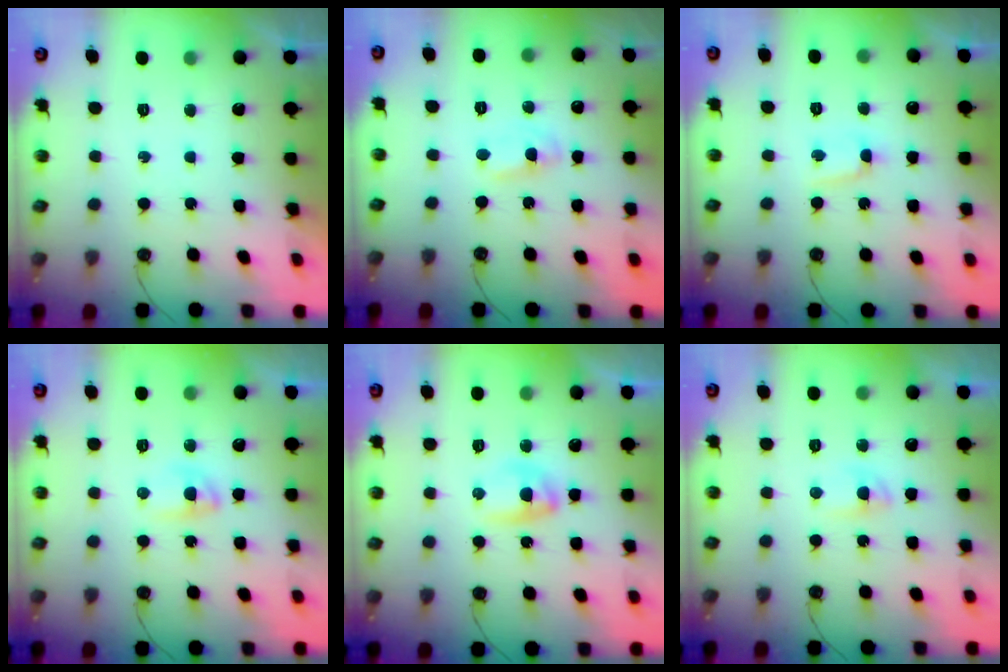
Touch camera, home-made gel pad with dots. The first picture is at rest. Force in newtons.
{"total": 1.7, "press": 1.7, "slide": 0.3}
{"total": 2.5, "press": 2.3, "slide": 0.8}
{"total": 13.6, "press": 5.9, "slide": 12.2}
{"total": 4.3, "press": 4.2, "slide": 0.6}
{"total": 3.7, "press": 3.7, "slide": 0.6}